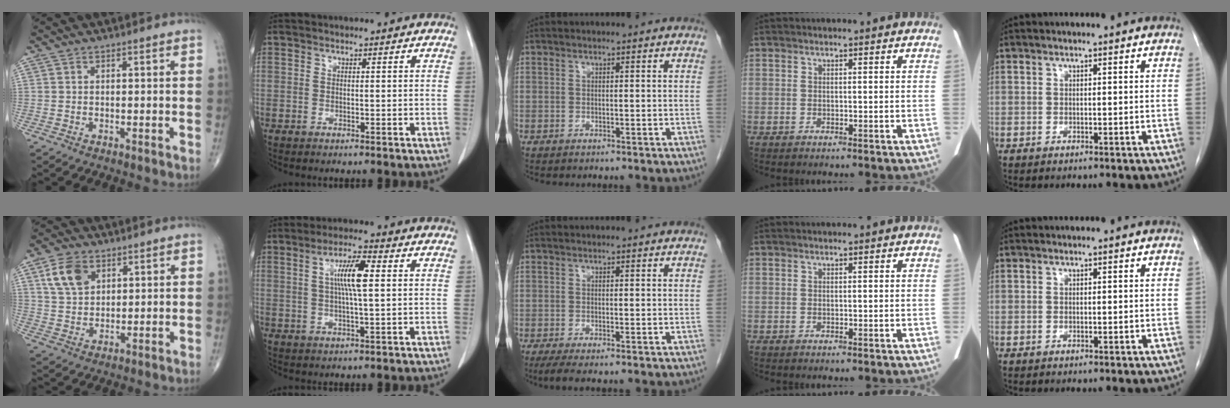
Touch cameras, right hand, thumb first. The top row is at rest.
{"thumb": {"total": 7.7, "force": [3.5, 5.2, 4.5], "torque": [-0.069, -0.011, 0.070]}, "index": {"total": 6.8, "force": [1.3, 0.6, 6.7], "torque": [-0.123, 0.006, 0.023]}, "middle": {"total": 2.6, "force": [-1.8, 0.2, 1.9], "torque": [-0.040, -0.011, -0.034]}}